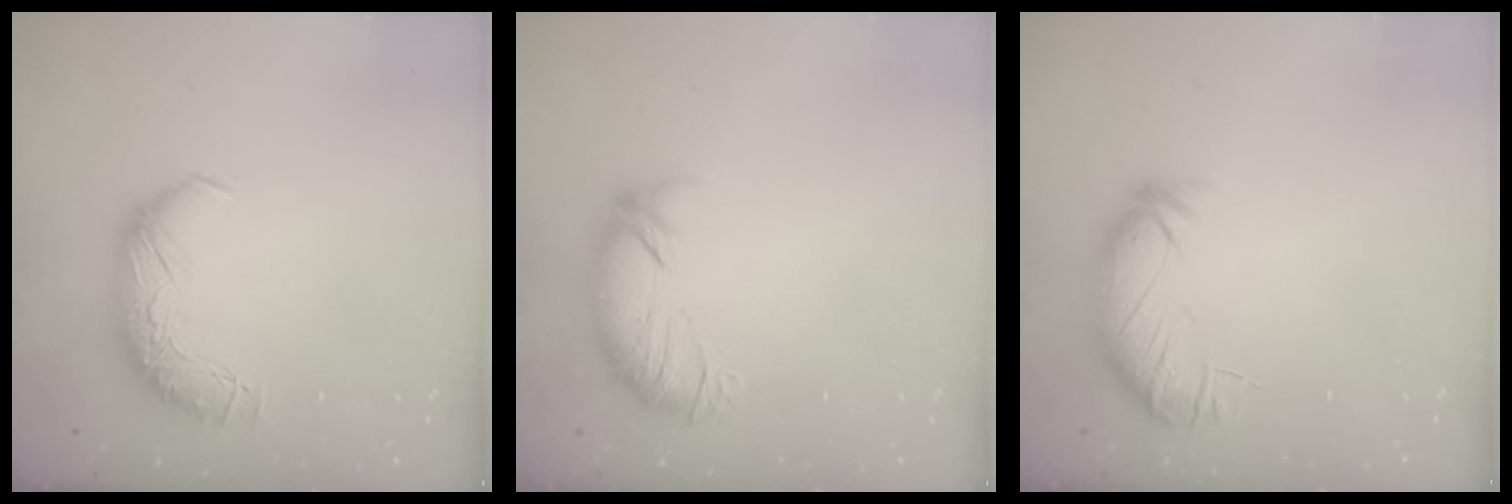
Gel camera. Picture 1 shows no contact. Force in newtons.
{"total": 3.8, "press": 3.2, "slide": 2.0}
{"total": 3.6, "press": 3.5, "slide": 0.8}